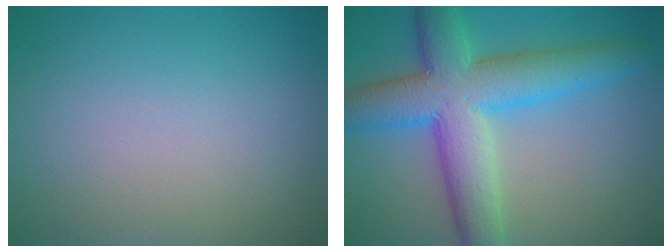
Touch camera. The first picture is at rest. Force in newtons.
{"total": 9.4, "press": 9.4, "slide": 0.1}